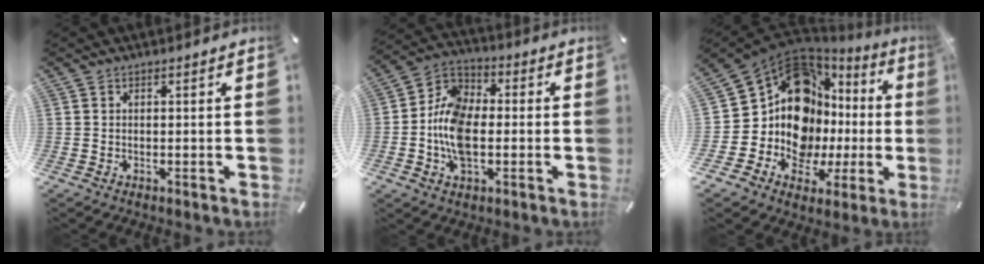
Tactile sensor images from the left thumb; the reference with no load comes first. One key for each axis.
{"total": 11.5, "fx": -2.7, "fy": 7.6, "fz": 8.1, "tx": -0.192, "ty": 0.008, "tz": -0.053}
{"total": 16.4, "fx": 2.4, "fy": 13.4, "fz": 9.2, "tx": -0.192, "ty": -0.065, "tz": 0.049}